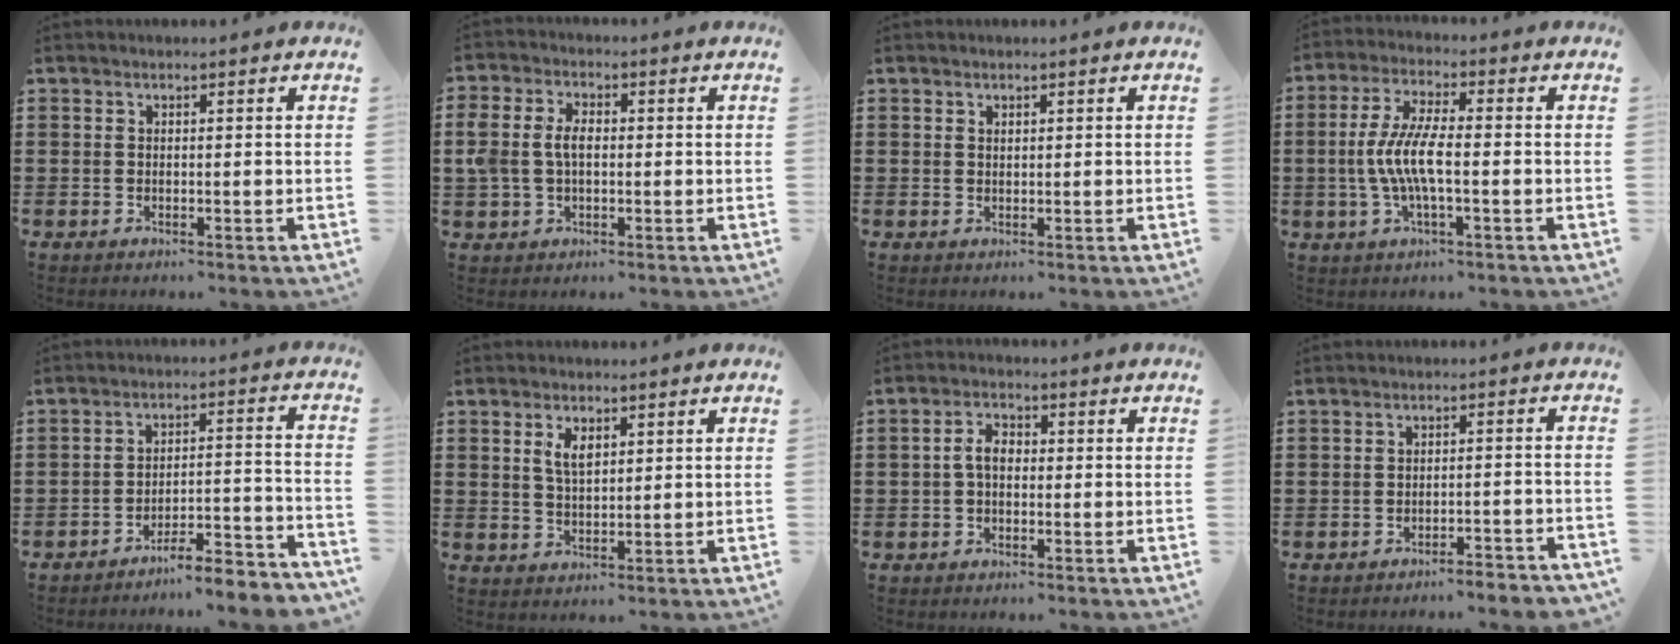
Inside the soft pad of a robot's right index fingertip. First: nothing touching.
{"total": 4.8, "force": [0.2, 3.1, 3.6], "torque": [-0.097, 0.004, -0.006]}
{"total": 0.6, "force": [0.5, 0.3, 0.1], "torque": [-0.004, -0.001, 0.012]}
{"total": 7.1, "force": [-1.3, 1.7, 6.8], "torque": [-0.161, -0.016, -0.034]}
{"total": 5.5, "force": [-5.2, -0.2, 1.6], "torque": [-0.027, -0.007, -0.103]}
{"total": 3.4, "force": [1.6, 1.5, 2.6], "torque": [-0.058, 0.003, 0.029]}
{"total": 3.2, "force": [-0.3, 1.8, 2.7], "torque": [-0.060, 0.002, -0.008]}
{"total": 2.5, "force": [-2.5, -0.2, 0.6], "torque": [-0.015, -0.003, -0.050]}